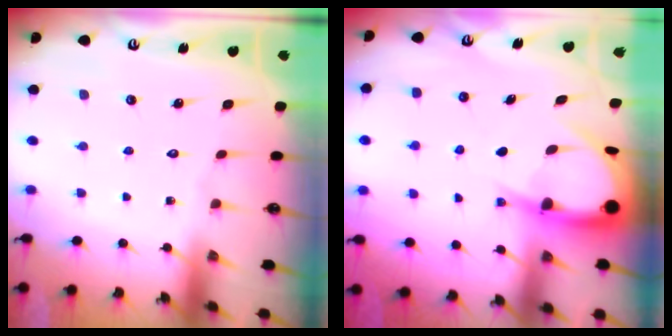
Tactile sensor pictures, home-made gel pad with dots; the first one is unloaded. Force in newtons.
{"total": 8.0, "press": 7.9, "slide": 0.8}